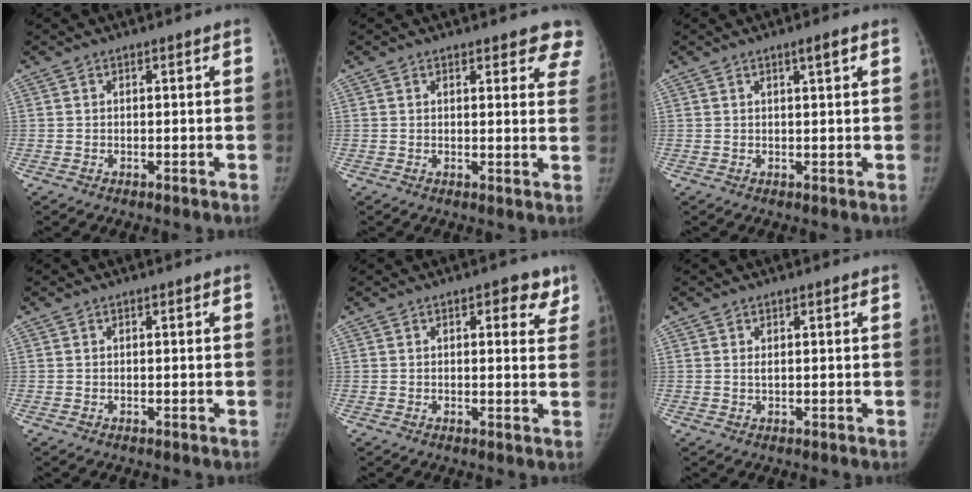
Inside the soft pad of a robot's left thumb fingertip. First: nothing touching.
{"total": 7.5, "force": [6.2, 2.9, 3.1], "torque": [0.010, -0.023, 0.050]}
{"total": 1.8, "force": [0.9, 0.1, 1.6], "torque": [-0.024, -0.003, 0.015]}
{"total": 0.0}
{"total": 5.1, "force": [2.7, 2.5, 3.5], "torque": [-0.008, -0.008, 0.024]}
{"total": 0.8, "force": [0.3, 0.4, 0.6], "torque": [-0.005, -0.001, 0.006]}